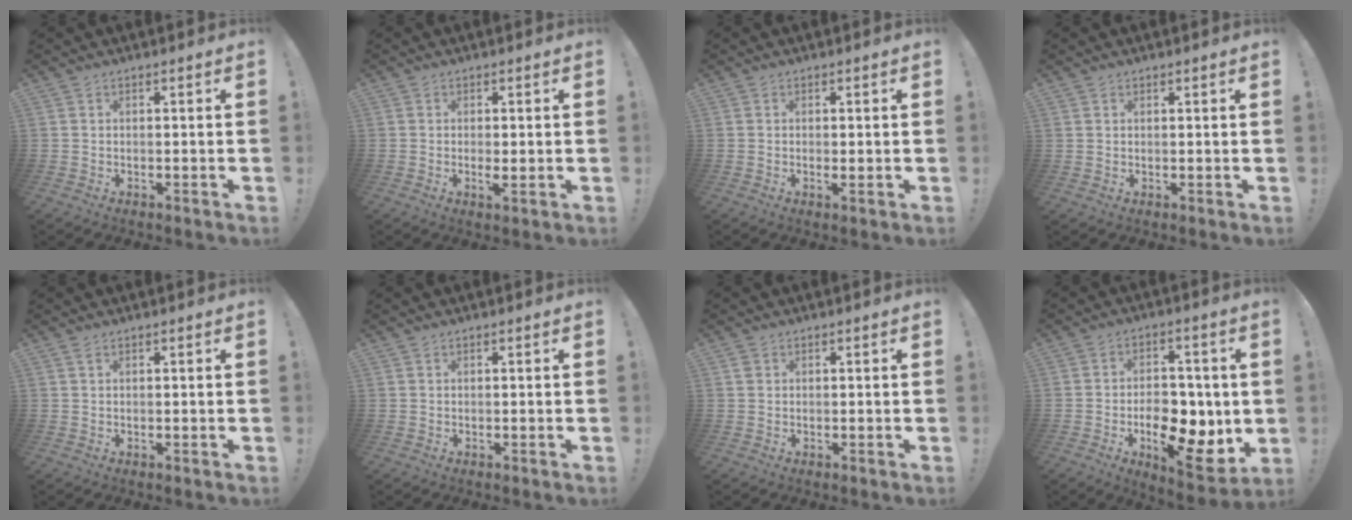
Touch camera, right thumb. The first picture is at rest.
{"total": 2.1, "force": [0.0, 0.7, 2.0], "torque": [-0.026, -0.003, 0.001]}
{"total": 1.1, "force": [0.3, 0.4, 1.0], "torque": [-0.012, -0.004, 0.005]}
{"total": 2.0, "force": [1.2, 1.6, 0.0], "torque": [0.012, -0.012, 0.019]}
{"total": 0.9, "force": [0.6, 0.2, 0.6], "torque": [-0.005, -0.003, 0.009]}
{"total": 0.0}
{"total": 0.9, "force": [0.4, 0.7, 0.2], "torque": [0.003, 0.001, 0.007]}
{"total": 16.2, "force": [-3.5, 9.7, 12.5], "torque": [-0.160, 0.007, -0.048]}